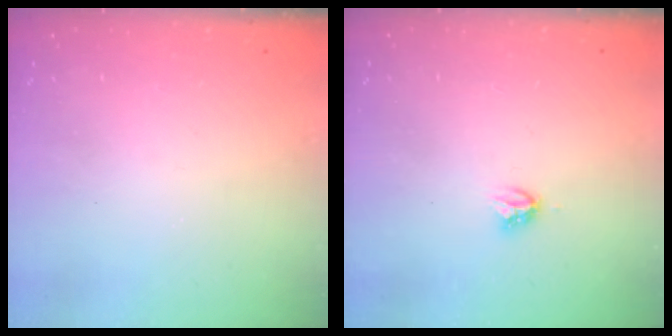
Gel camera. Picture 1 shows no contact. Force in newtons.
{"total": 3.6, "press": 3.5, "slide": 0.5}